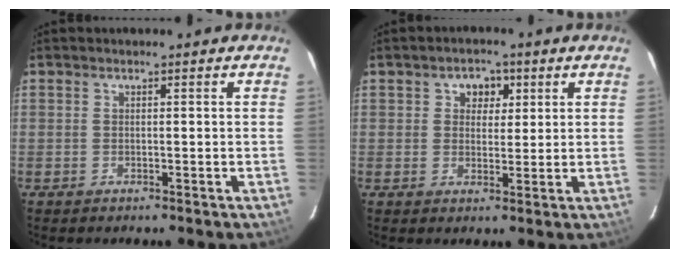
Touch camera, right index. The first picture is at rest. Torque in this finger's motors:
{"motor_torque": [0.06, -0.04, 0.06, 0.02]}